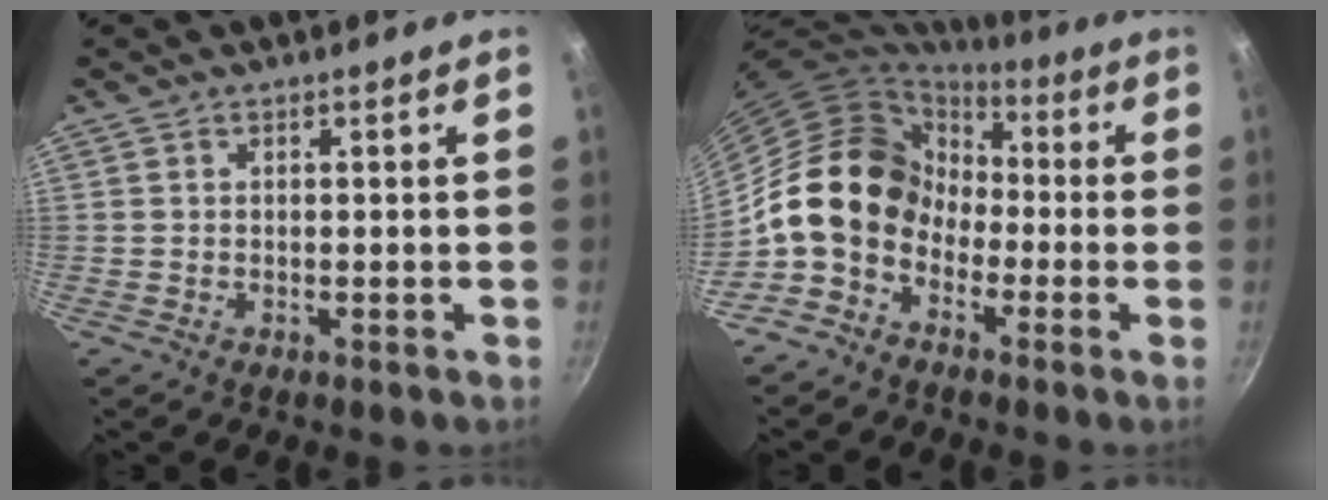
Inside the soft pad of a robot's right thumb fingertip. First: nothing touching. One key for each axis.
{"total": 13.5, "fx": -2.3, "fy": 10.8, "fz": 7.8, "tx": -0.093, "ty": 0.042, "tz": -0.057}